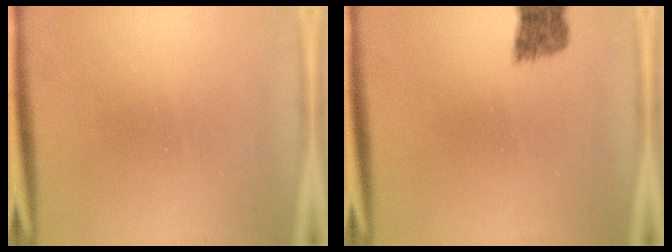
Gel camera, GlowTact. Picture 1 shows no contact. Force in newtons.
{"total": 1.9}